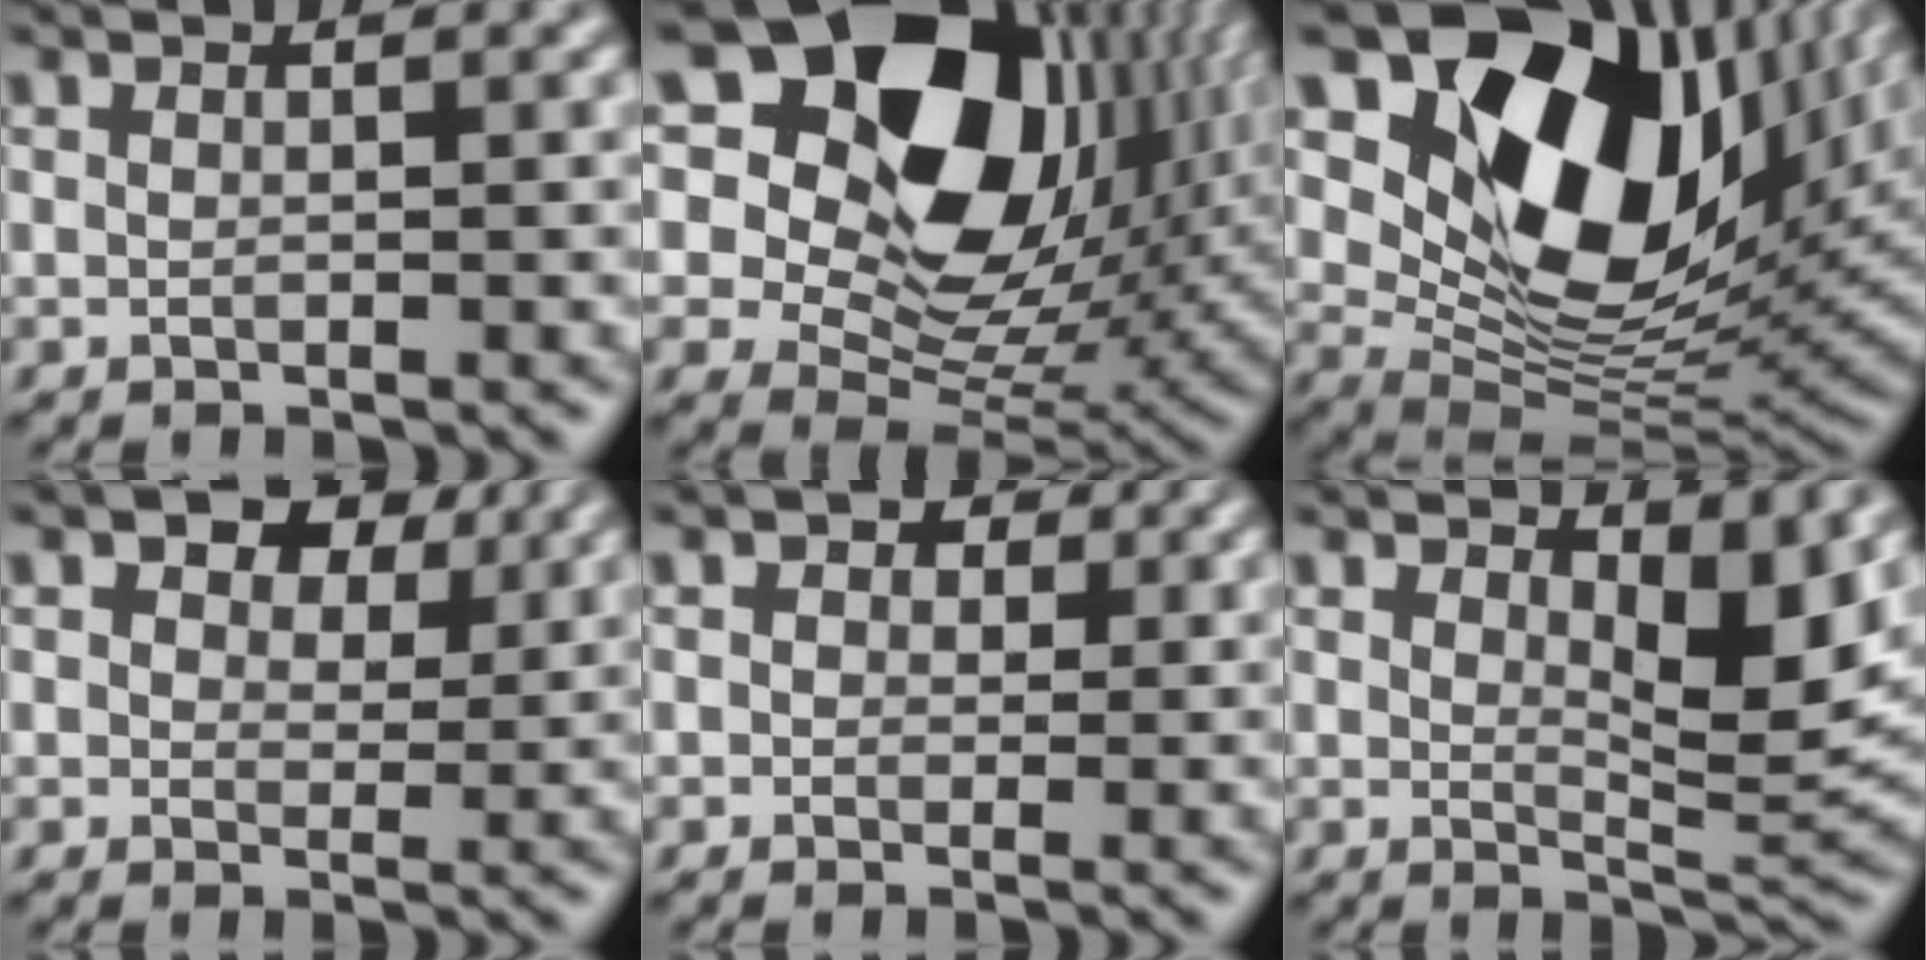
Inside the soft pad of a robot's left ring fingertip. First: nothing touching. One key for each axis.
{"total": 17.1, "fx": 6.4, "fy": 11.7, "fz": 10.8, "tx": -0.202, "ty": 0.024, "tz": 0.119}
{"total": 14.9, "fx": 6.6, "fy": 9.2, "fz": 9.8, "tx": -0.165, "ty": 0.016, "tz": 0.117}
{"total": 5.7, "fx": 3.7, "fy": 3.2, "fz": 3.1, "tx": -0.043, "ty": 0.016, "tz": 0.036}
{"total": 3.5, "fx": 1.8, "fy": 2.5, "fz": 1.7, "tx": -0.027, "ty": 0.019, "tz": 0.006}
{"total": 5.4, "fx": 2.3, "fy": 1.9, "fz": 4.5, "tx": -0.074, "ty": -0.011, "tz": 0.041}